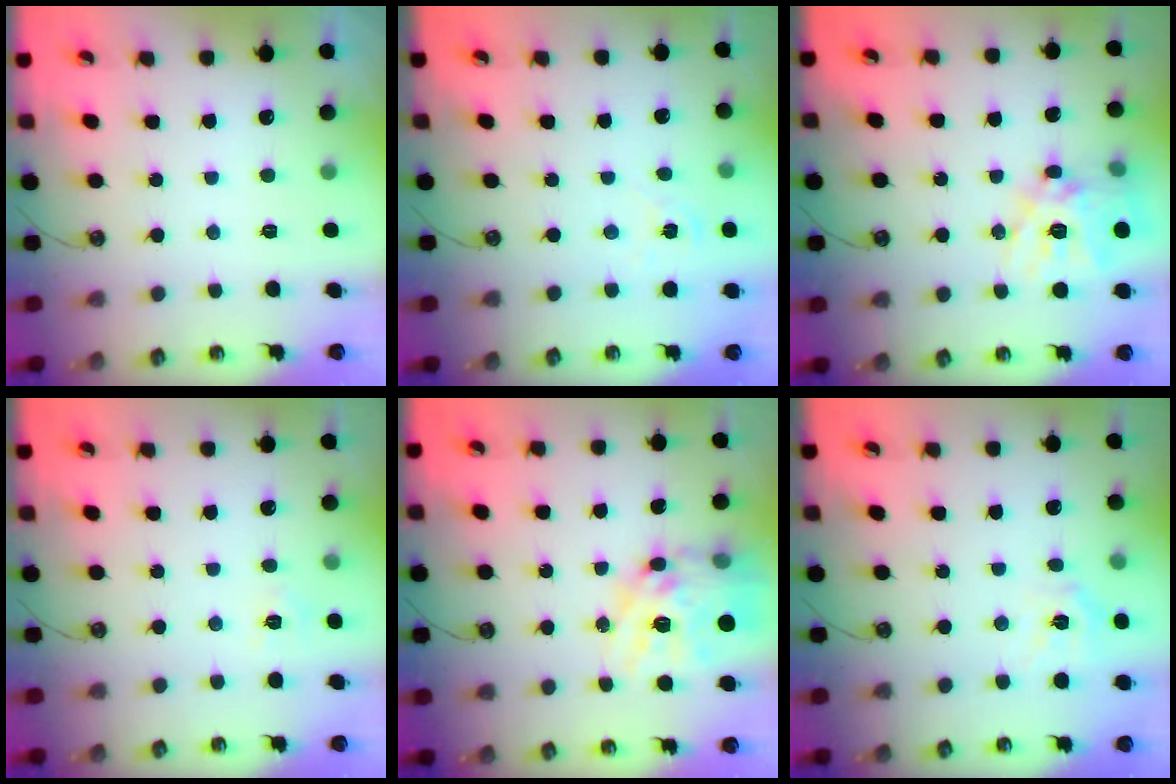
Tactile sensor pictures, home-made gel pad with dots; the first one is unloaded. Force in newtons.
{"total": 1.3, "press": 1.3, "slide": 0.2}
{"total": 17.9, "press": 17.7, "slide": 2.2}
{"total": 5.8, "press": 5.7, "slide": 0.6}
{"total": 18.0, "press": 17.9, "slide": 1.6}
{"total": 9.7, "press": 9.6, "slide": 1.3}